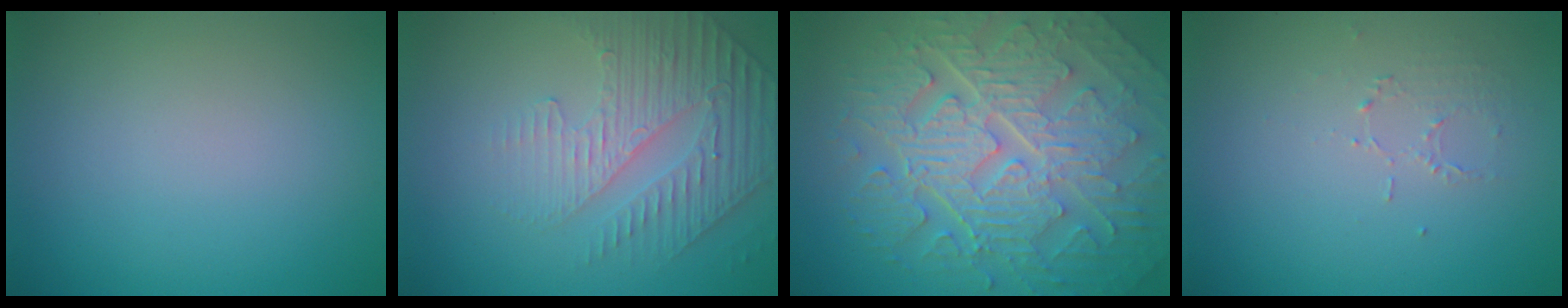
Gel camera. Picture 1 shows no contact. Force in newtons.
{"total": 4.6, "press": 3.3, "slide": 3.2}
{"total": 10.3, "press": 6.9, "slide": 7.7}
{"total": 1.0, "press": 0.5, "slide": 0.9}